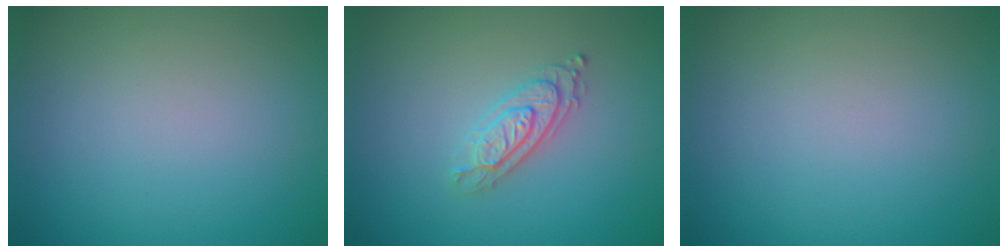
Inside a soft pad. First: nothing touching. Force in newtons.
{"total": 2.6, "press": 2.3, "slide": 1.3}
{"total": 0.0}